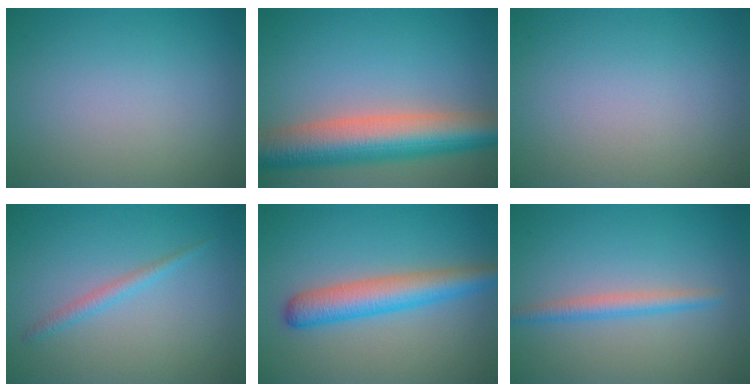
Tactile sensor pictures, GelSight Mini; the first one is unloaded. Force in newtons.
{"total": 9.5, "press": 9.5, "slide": 0.7}
{"total": 0.0}
{"total": 1.4, "press": 1.4, "slide": 0.0}
{"total": 5.0, "press": 5.0, "slide": 0.2}
{"total": 2.1, "press": 2.1, "slide": 0.1}